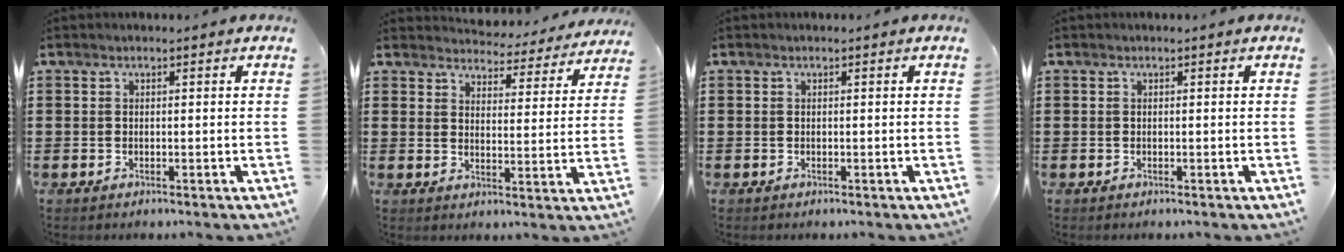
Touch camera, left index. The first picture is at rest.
{"total": 4.2, "force": [4.1, 0.2, 0.3], "torque": [-0.021, -0.035, 0.069]}
{"total": 0.0}
{"total": 0.0}